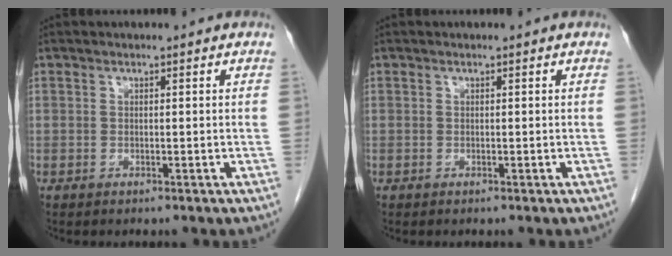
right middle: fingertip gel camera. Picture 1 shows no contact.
{"total": 0.0}